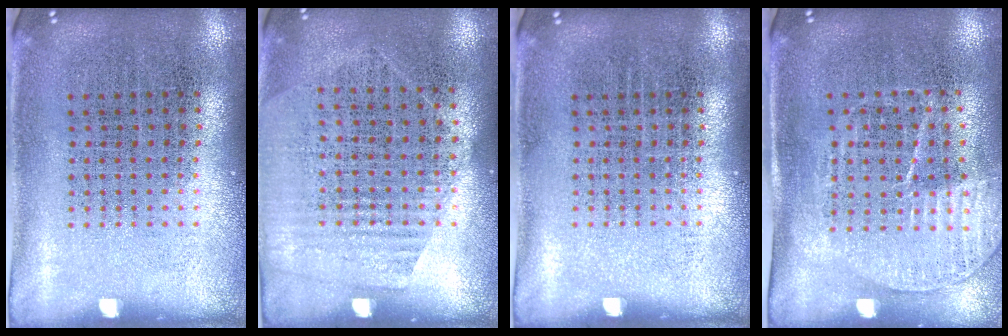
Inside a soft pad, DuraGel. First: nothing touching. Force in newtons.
{"total": 1.3, "press": 1.1, "slide": 0.7}
{"total": 0.0}
{"total": 1.5, "press": 1.3, "slide": 0.8}